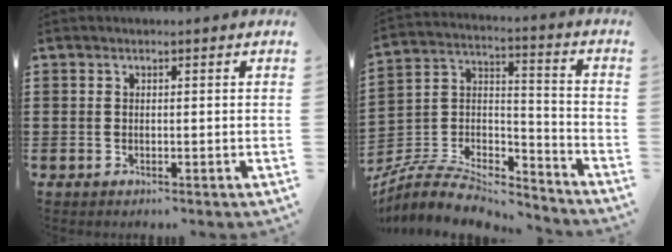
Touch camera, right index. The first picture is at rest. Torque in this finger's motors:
{"motor_torque": [-1.37, -0.77, -1.05, -0.21]}